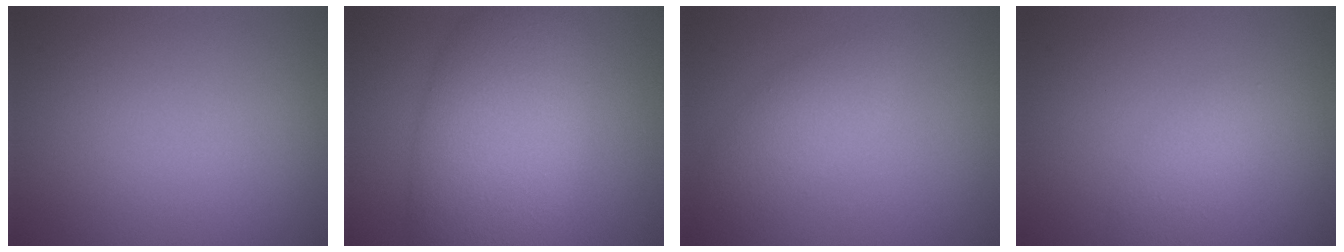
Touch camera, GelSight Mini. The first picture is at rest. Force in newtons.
{"total": 9.5, "press": 9.5, "slide": 0.3}
{"total": 2.7, "press": 2.7, "slide": 0.1}
{"total": 1.8, "press": 1.8, "slide": 0.0}